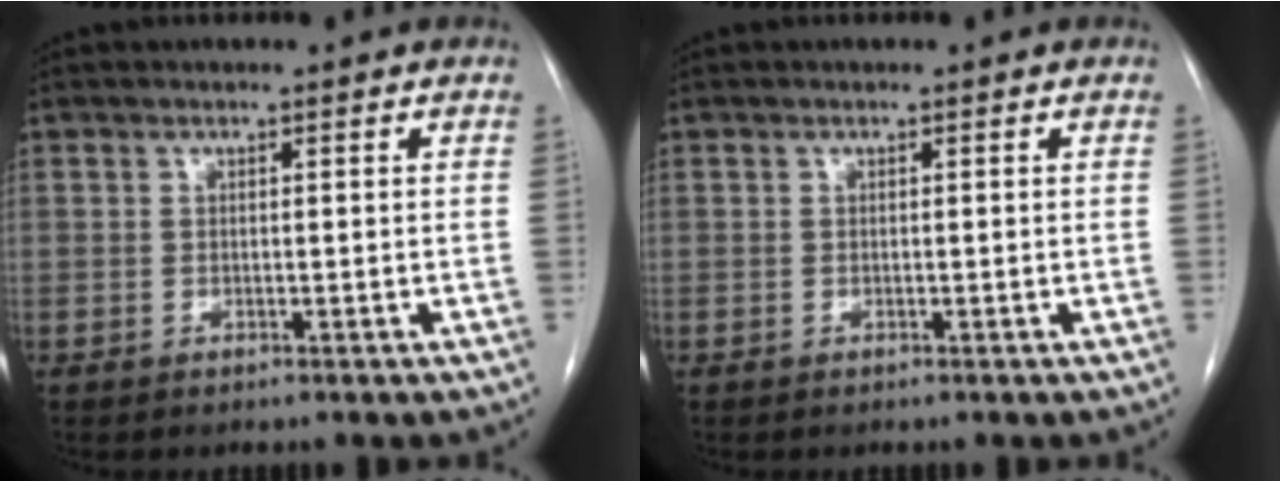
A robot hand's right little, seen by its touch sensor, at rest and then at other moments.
{"total": 0.0}